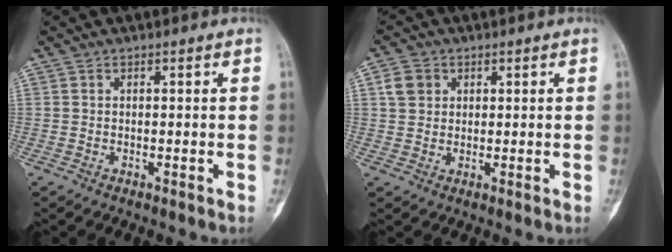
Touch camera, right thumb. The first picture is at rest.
{"total": 3.9, "force": [1.4, 3.3, 1.6], "torque": [-0.018, 0.000, 0.026]}